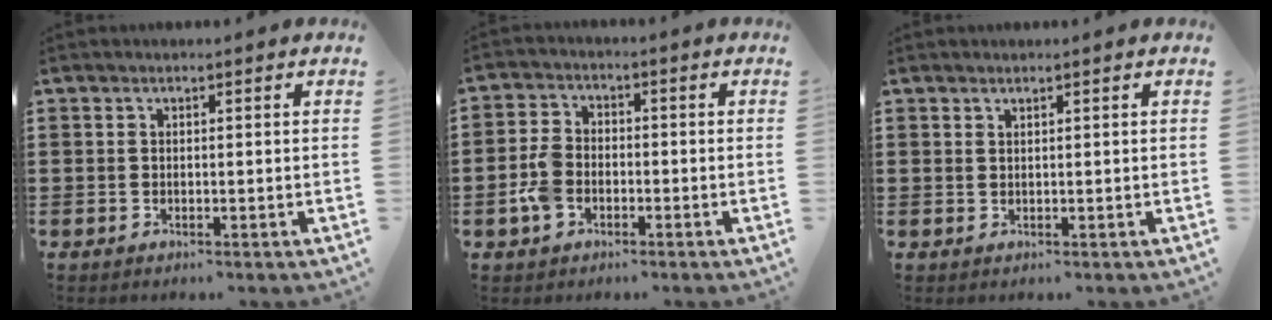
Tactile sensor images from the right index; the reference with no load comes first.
{"total": 5.1, "force": [-1.9, 3.4, 3.4], "torque": [-0.088, 0.002, -0.041]}
{"total": 0.7, "force": [0.7, 0.1, 0.0], "torque": [-0.003, 0.001, 0.013]}